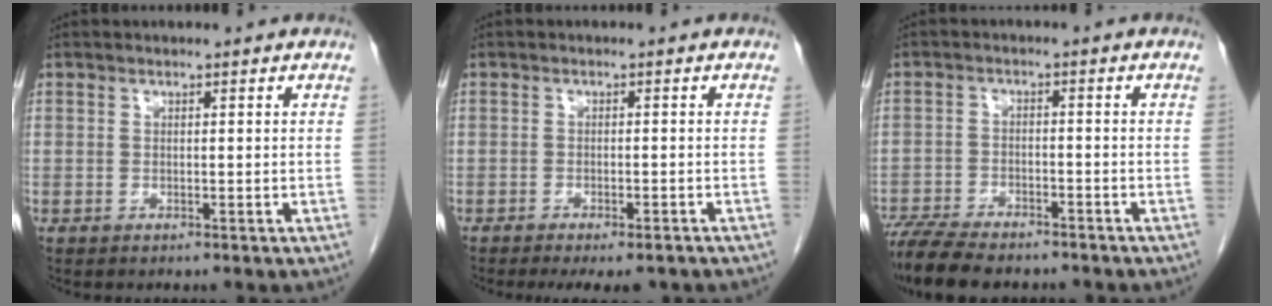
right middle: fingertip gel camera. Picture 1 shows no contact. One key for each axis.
{"total": 6.0, "fx": -4.8, "fy": 1.8, "fz": 3.2, "tx": -0.035, "ty": -0.006, "tz": -0.065}
{"total": 11.7, "fx": -9.8, "fy": 3.2, "fz": 5.4, "tx": -0.097, "ty": -0.013, "tz": -0.155}